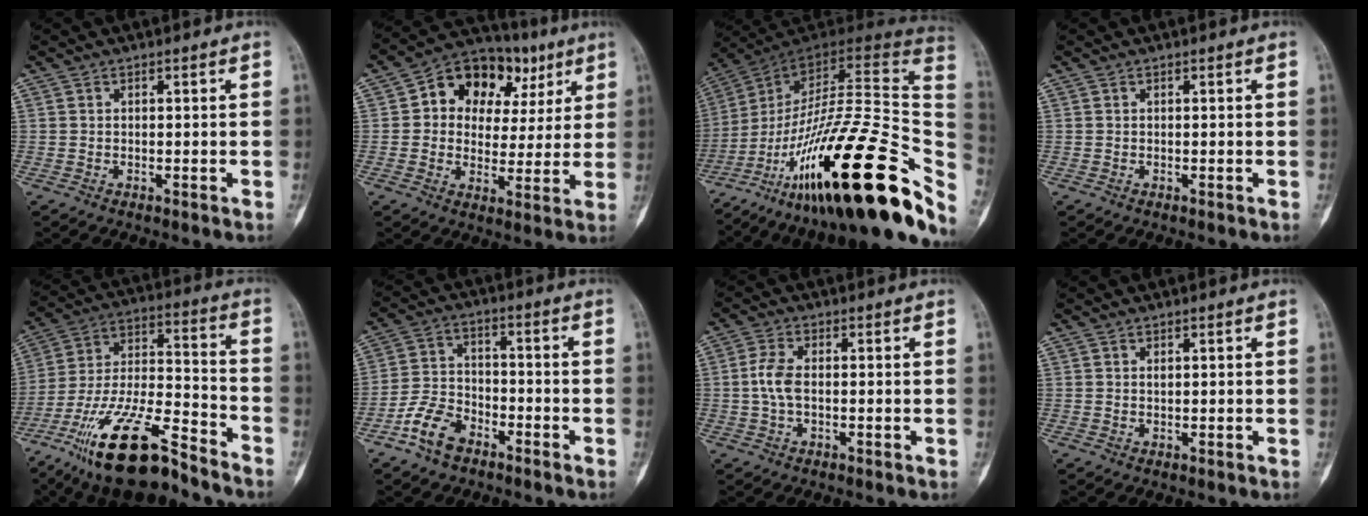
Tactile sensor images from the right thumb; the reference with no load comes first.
{"total": 15.9, "force": [5.5, 11.8, 9.2], "torque": [-0.077, 0.019, 0.082]}
{"total": 39.3, "force": [-17.2, 11.2, 33.5], "torque": [-0.431, 0.053, -0.275]}
{"total": 0.0}
{"total": 21.7, "force": [-15.5, 5.7, 14.2], "torque": [-0.299, 0.059, -0.282]}
{"total": 8.3, "force": [-5.4, 4.7, 4.2], "torque": [-0.078, 0.033, -0.109]}
{"total": 4.3, "force": [-0.1, 2.3, 3.6], "torque": [-0.080, 0.010, -0.007]}
{"total": 0.6, "force": [0.3, 0.3, 0.4], "torque": [-0.006, 0.000, 0.005]}